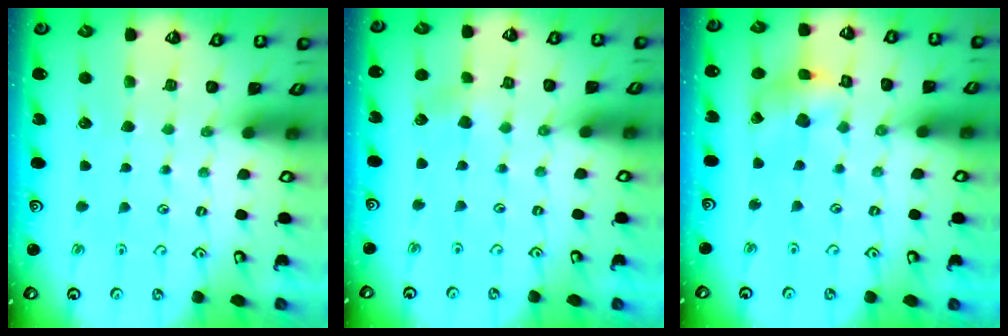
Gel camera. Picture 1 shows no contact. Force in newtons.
{"total": 1.3, "press": 1.3, "slide": 0.2}
{"total": 7.2, "press": 7.2, "slide": 0.9}